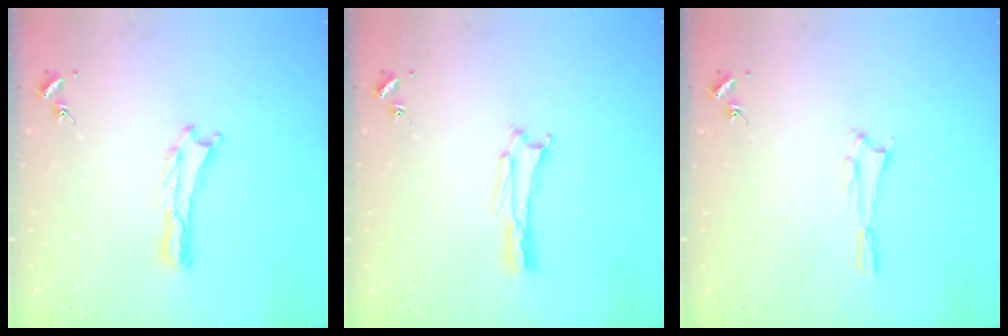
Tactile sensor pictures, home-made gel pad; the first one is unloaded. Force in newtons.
{"total": 1.8, "press": 1.8, "slide": 0.2}
{"total": 1.6, "press": 1.6, "slide": 0.1}